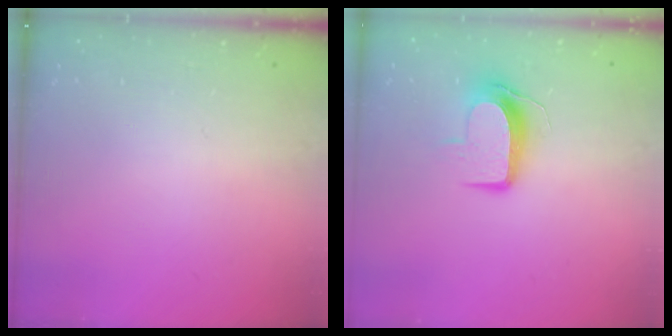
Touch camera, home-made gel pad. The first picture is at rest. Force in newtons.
{"total": 9.3, "press": 9.2, "slide": 0.9}